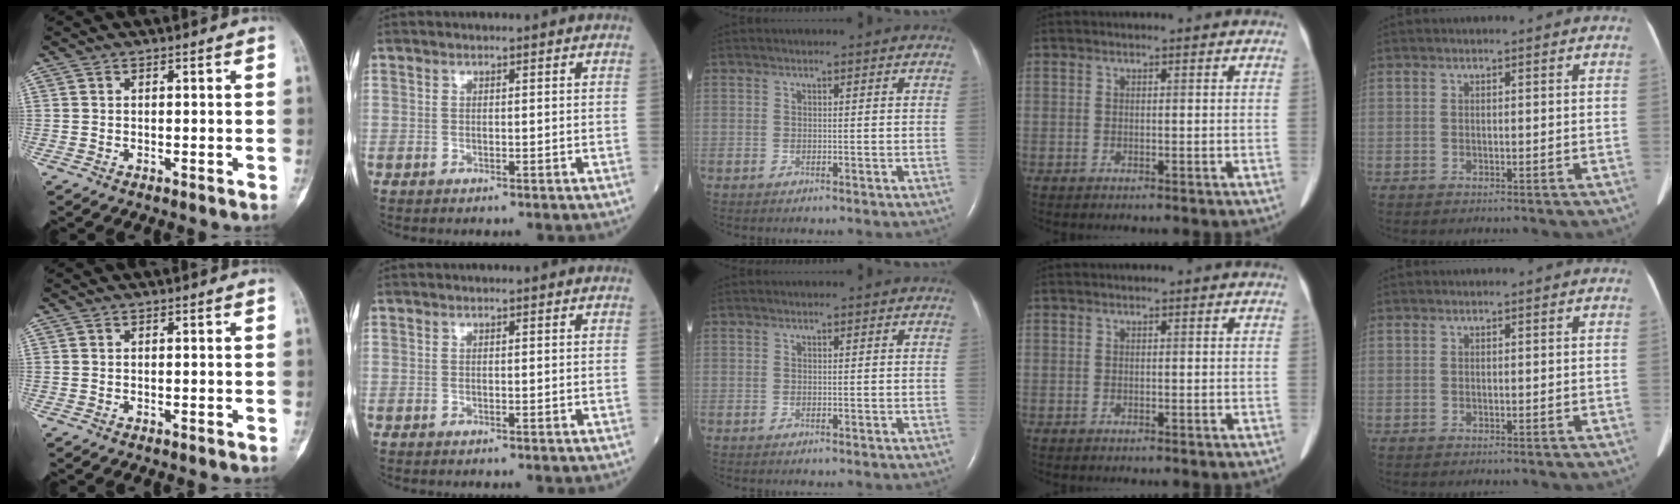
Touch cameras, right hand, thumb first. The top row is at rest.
{}